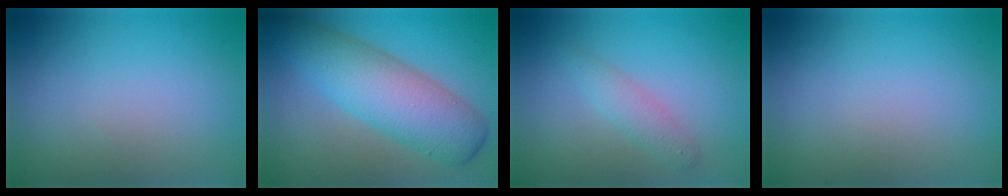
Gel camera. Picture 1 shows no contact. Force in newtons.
{"total": 8.0, "press": 8.0, "slide": 0.1}
{"total": 1.9, "press": 1.9, "slide": 0.0}
{"total": 0.0}